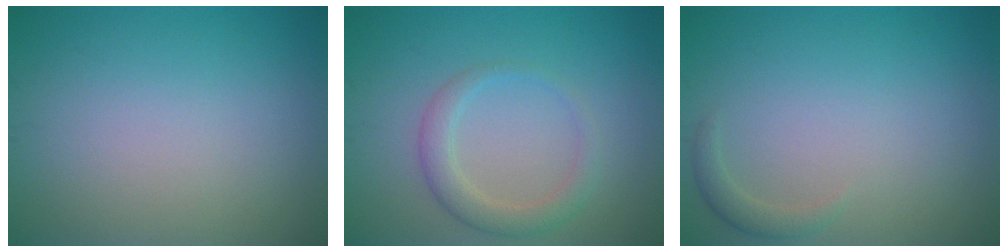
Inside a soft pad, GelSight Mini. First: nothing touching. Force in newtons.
{"total": 2.6, "press": 2.6, "slide": 0.4}
{"total": 1.2, "press": 1.2, "slide": 0.2}